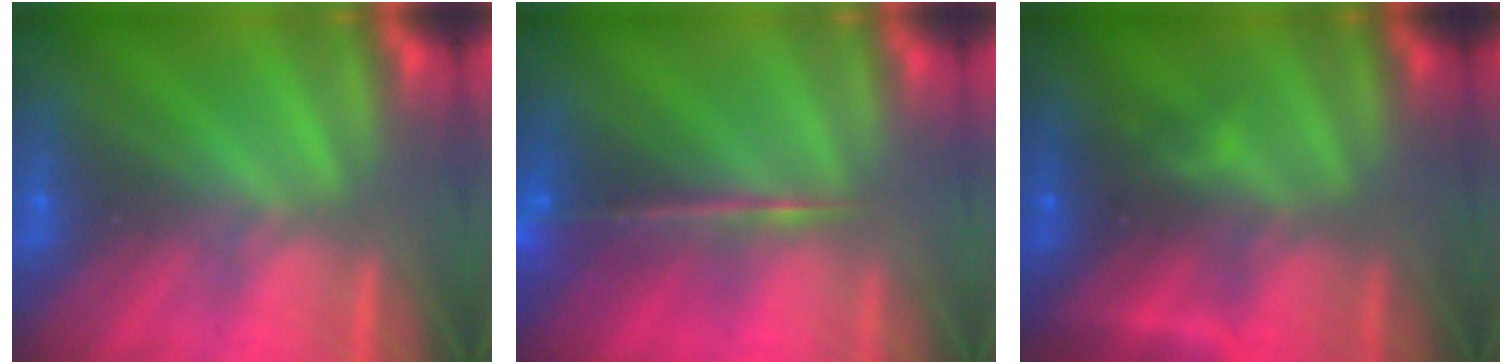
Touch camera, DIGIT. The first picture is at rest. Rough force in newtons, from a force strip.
{"total": 5.9}
{"total": 2.6}